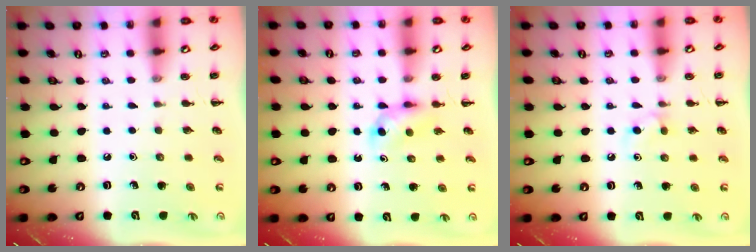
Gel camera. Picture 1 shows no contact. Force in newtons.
{"total": 3.7, "press": 3.4, "slide": 1.4}
{"total": 4.3, "press": 4.0, "slide": 1.5}